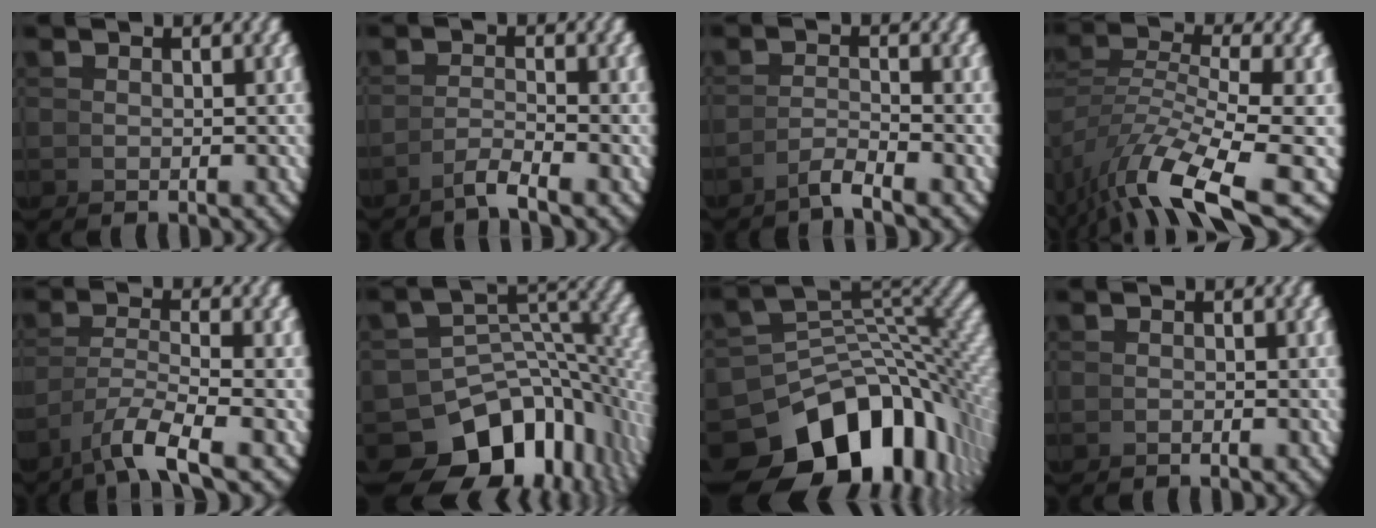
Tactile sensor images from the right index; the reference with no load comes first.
{"total": 2.2, "force": [-1.6, -1.0, 1.3], "torque": [-0.012, 0.004, -0.031]}
{"total": 2.2, "force": [-1.7, -1.0, 1.1], "torque": [-0.009, 0.005, -0.033]}
{"total": 7.2, "force": [-3.5, 2.4, 5.8], "torque": [-0.109, -0.028, -0.033]}
{"total": 4.3, "force": [-1.4, 1.7, 3.7], "torque": [-0.075, -0.020, -0.012]}
{"total": 12.7, "force": [-5.0, 7.6, 8.9], "torque": [-0.140, -0.048, -0.053]}
{"total": 16.1, "force": [-4.4, 9.7, 12.1], "torque": [-0.192, -0.051, -0.038]}
{"total": 0.9, "force": [-0.5, -0.7, -0.4], "torque": [0.010, 0.001, -0.011]}